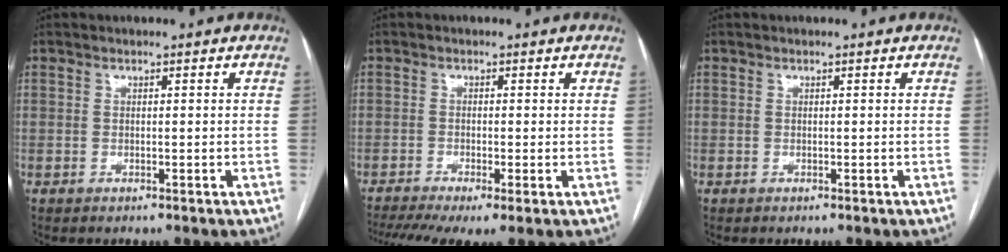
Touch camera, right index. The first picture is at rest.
{"total": 8.4, "force": [-5.2, 1.8, 6.3], "torque": [-0.112, -0.011, -0.088]}
{"total": 0.0}